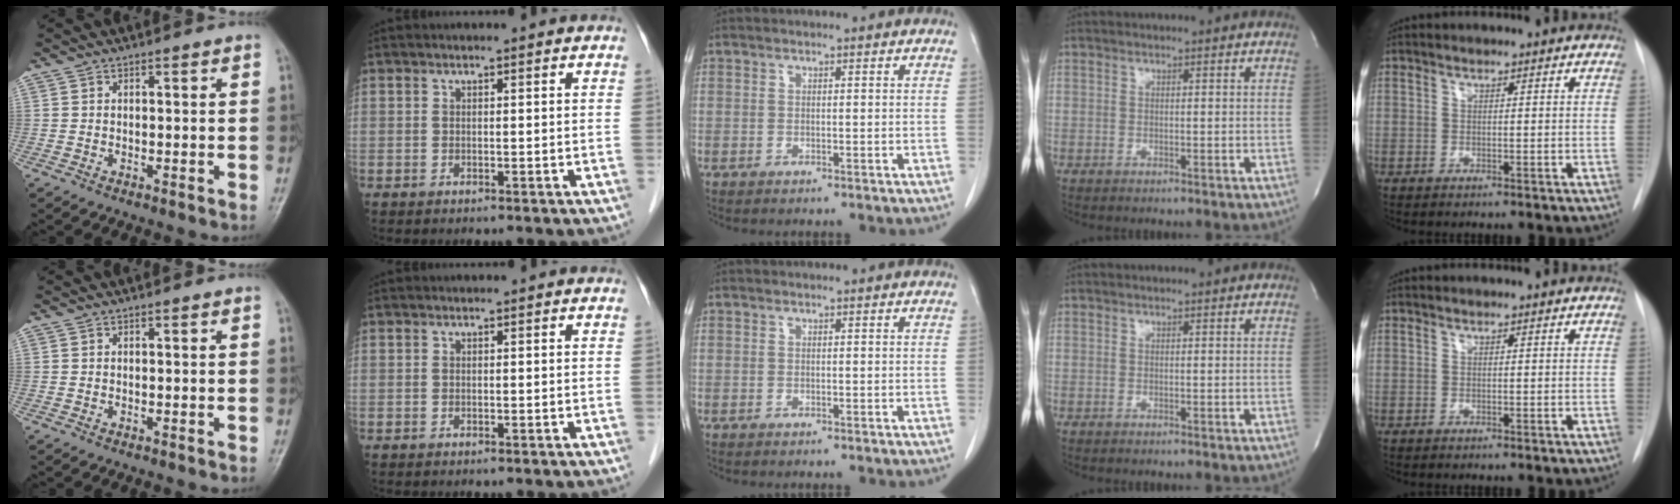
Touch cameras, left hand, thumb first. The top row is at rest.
{}